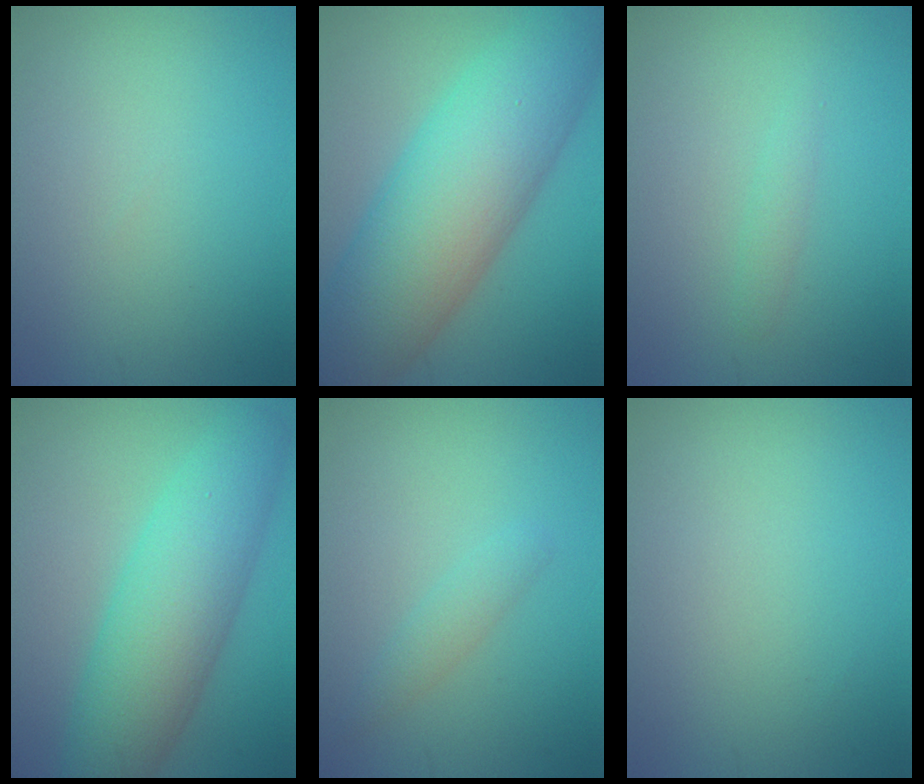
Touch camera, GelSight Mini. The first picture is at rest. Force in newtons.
{"total": 12.4, "press": 12.4, "slide": 0.4}
{"total": 1.0, "press": 0.9, "slide": 0.1}
{"total": 8.2, "press": 8.2, "slide": 0.1}
{"total": 1.4, "press": 1.4, "slide": 0.0}
{"total": 0.0}